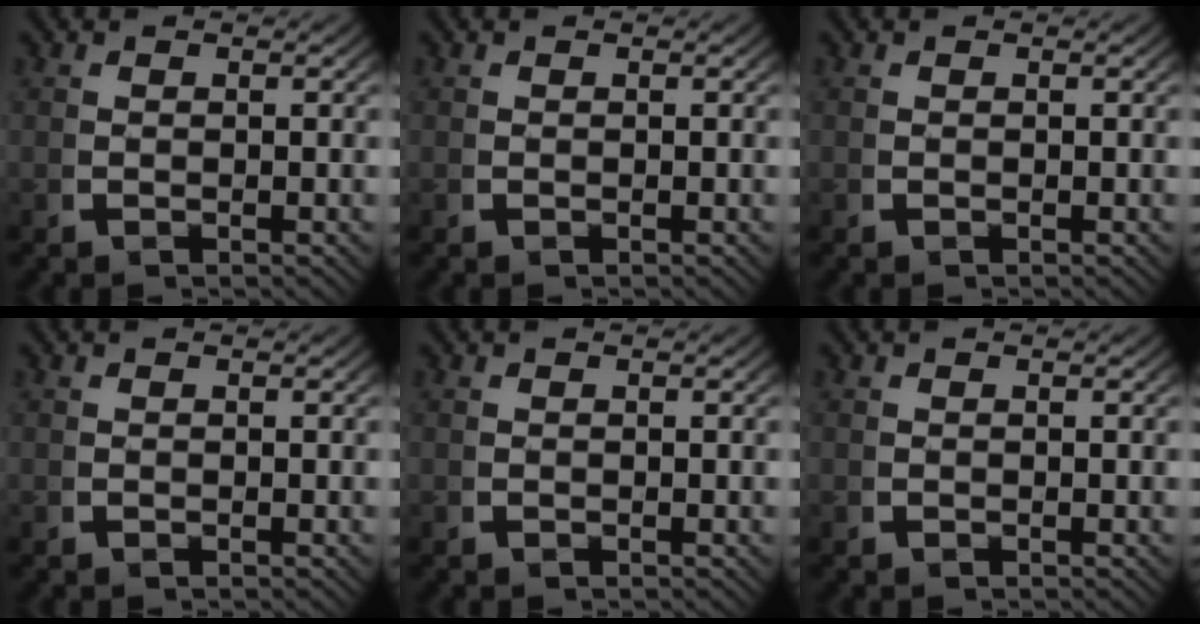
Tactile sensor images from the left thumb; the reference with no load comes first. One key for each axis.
{"total": 0.0}
{"total": 0.0}
{"total": 0.0}
{"total": 0.0}
{"total": 0.0}